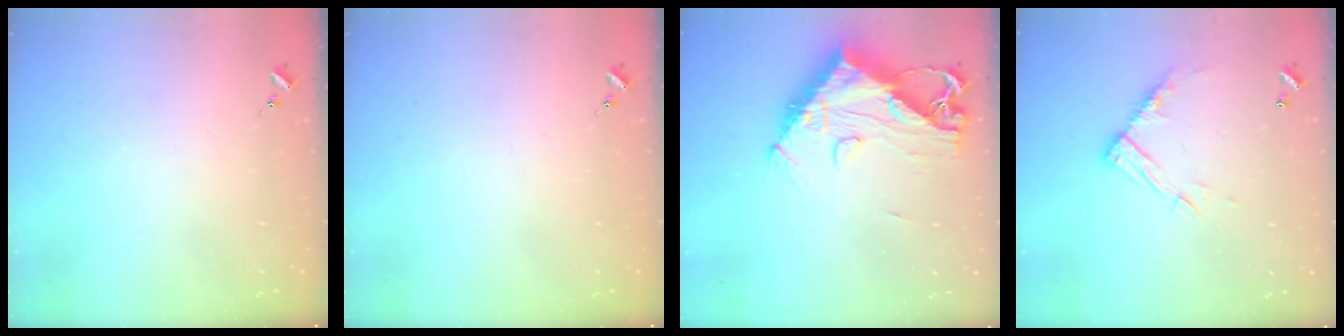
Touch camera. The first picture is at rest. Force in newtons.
{"total": 0.0}
{"total": 15.8, "press": 15.7, "slide": 1.7}
{"total": 11.4, "press": 11.4, "slide": 0.7}